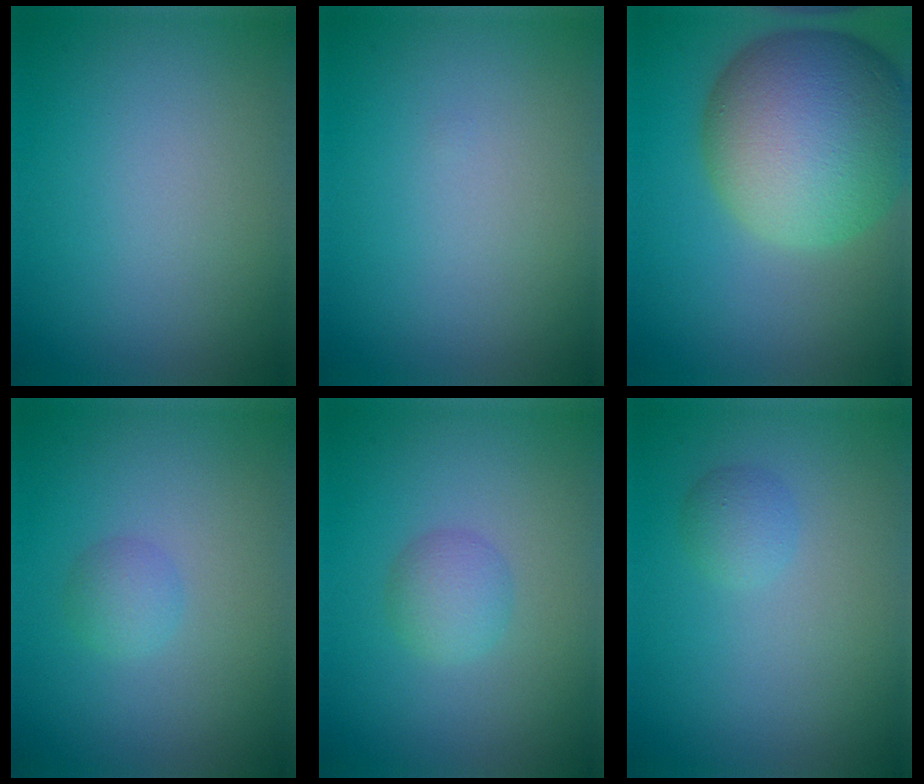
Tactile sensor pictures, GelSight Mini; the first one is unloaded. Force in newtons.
{"total": 0.0}
{"total": 13.5, "press": 13.4, "slide": 0.6}
{"total": 1.5, "press": 1.5, "slide": 0.0}
{"total": 2.1, "press": 2.1, "slide": 0.1}
{"total": 1.4, "press": 1.4, "slide": 0.1}